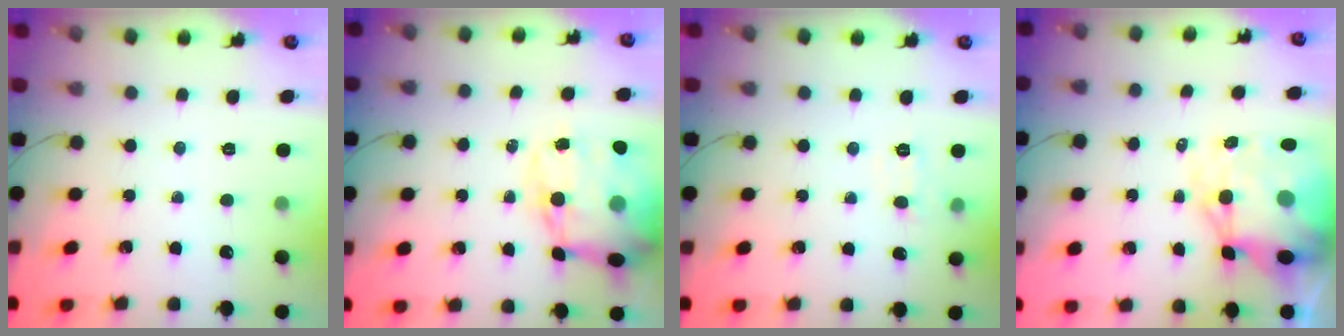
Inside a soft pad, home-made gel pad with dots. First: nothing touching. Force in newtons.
{"total": 20.0, "press": 19.5, "slide": 4.6}
{"total": 6.0, "press": 5.9, "slide": 1.3}
{"total": 15.5, "press": 14.9, "slide": 4.0}